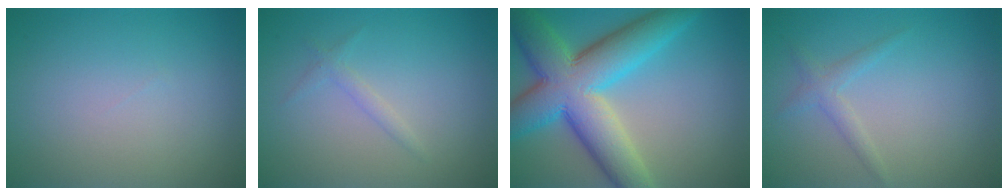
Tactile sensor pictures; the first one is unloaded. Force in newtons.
{"total": 1.1, "press": 1.1, "slide": 0.1}
{"total": 11.5, "press": 11.5, "slide": 0.4}
{"total": 1.5, "press": 1.5, "slide": 0.1}